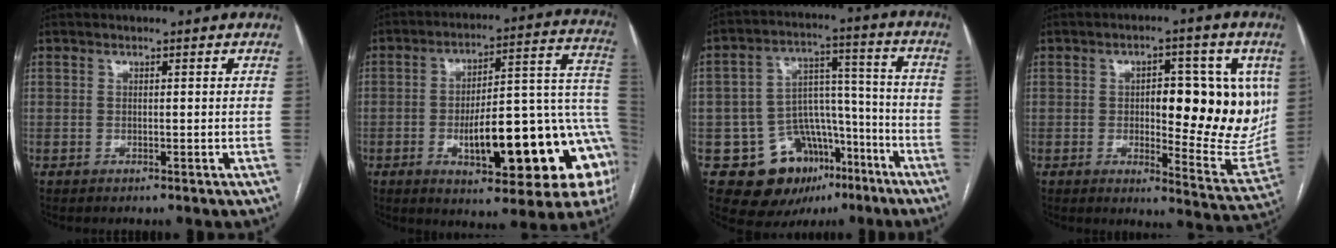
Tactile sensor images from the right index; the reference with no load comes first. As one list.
[{"total": 23.5, "force": [-6.5, 6.3, 21.7], "torque": [-0.213, 0.031, -0.076]}, {"total": 15.3, "force": [-8.0, 11.1, 6.9], "torque": [-0.096, 0.064, -0.110]}, {"total": 16.1, "force": [1.9, 5.8, 14.9], "torque": [-0.181, 0.006, 0.032]}]